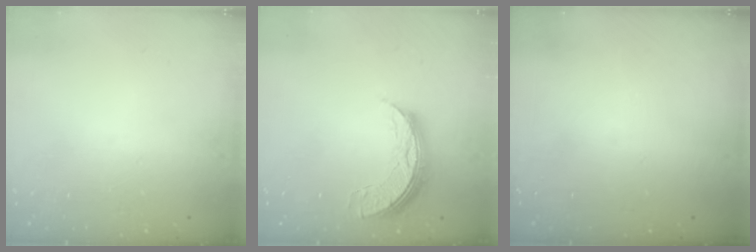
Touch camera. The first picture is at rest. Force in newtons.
{"total": 7.9, "press": 7.8, "slide": 0.8}
{"total": 0.0}